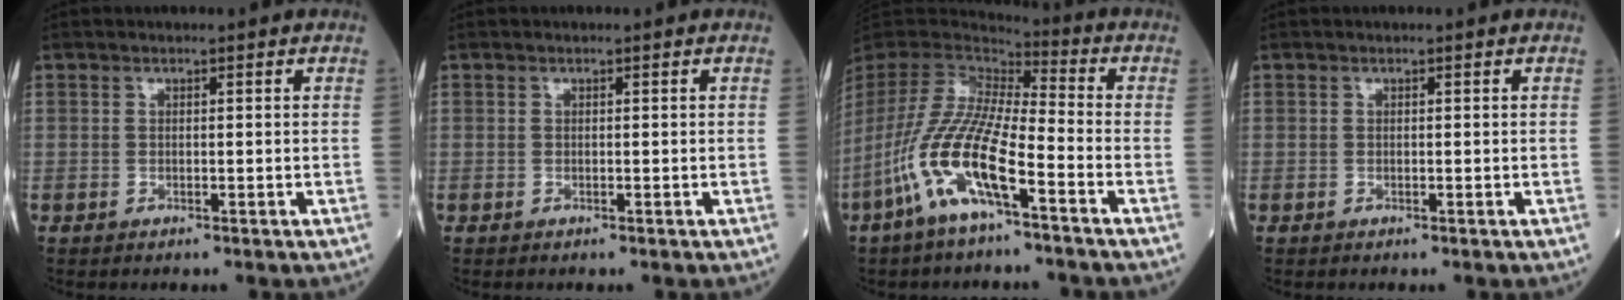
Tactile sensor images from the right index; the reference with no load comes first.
{"total": 0.0}
{"total": 14.8, "force": [-6.9, 2.4, 12.9], "torque": [-0.277, -0.019, -0.136]}
{"total": 0.0}